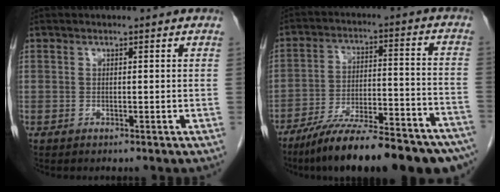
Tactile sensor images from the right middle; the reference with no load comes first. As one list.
[{"total": 24.0, "force": [-19.4, 3.4, 13.6], "torque": [-0.149, 0.002, -0.290]}]